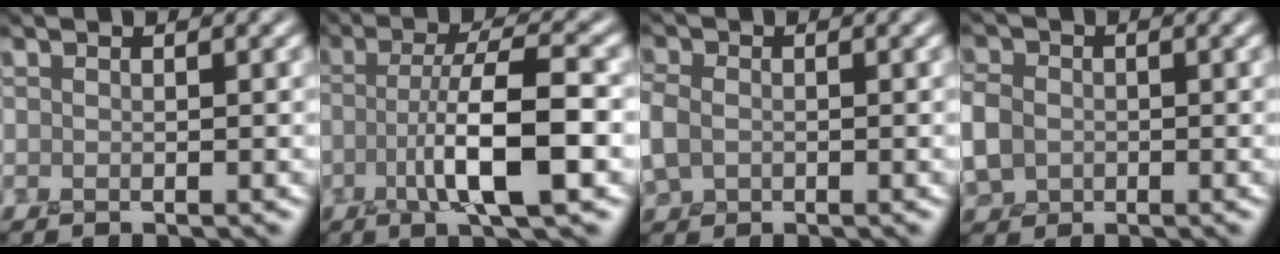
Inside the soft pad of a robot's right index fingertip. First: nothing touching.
{"total": 6.7, "force": [-1.7, 1.5, 6.3], "torque": [-0.113, 0.011, -0.029]}
{"total": 2.3, "force": [0.0, 2.1, 1.0], "torque": [-0.033, 0.006, -0.008]}
{"total": 3.5, "force": [-0.2, 3.2, 1.4], "torque": [-0.044, 0.005, -0.005]}